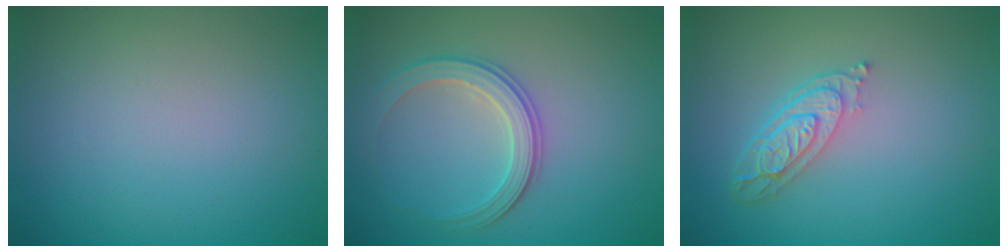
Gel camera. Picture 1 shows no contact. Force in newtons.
{"total": 2.9, "press": 2.8, "slide": 0.5}
{"total": 3.9, "press": 3.0, "slide": 2.5}